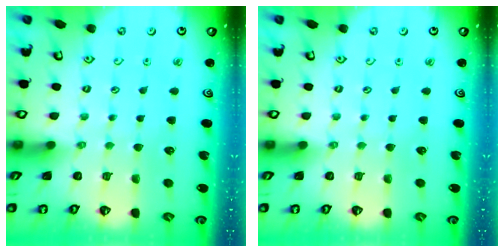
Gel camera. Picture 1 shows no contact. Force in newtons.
{"total": 0.0}